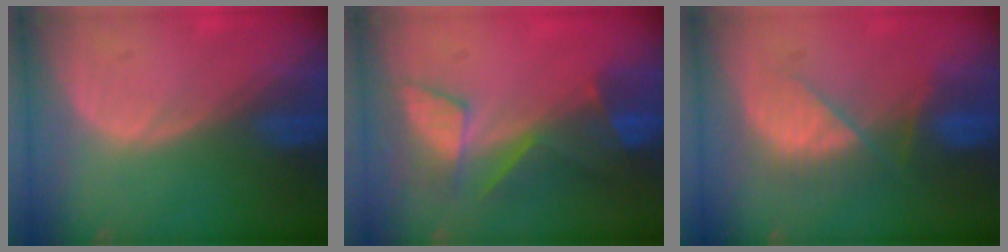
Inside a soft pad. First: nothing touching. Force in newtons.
{"total": 8.6, "press": 7.3, "slide": 4.5}
{"total": 7.2, "press": 7.0, "slide": 1.7}